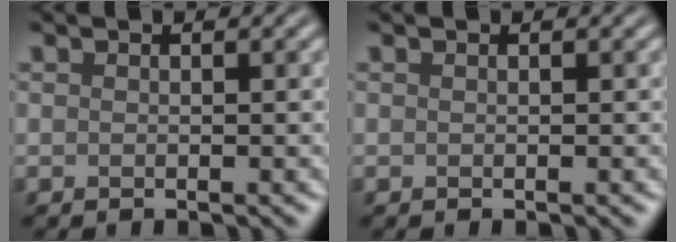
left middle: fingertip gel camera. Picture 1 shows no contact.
{"total": 0.0}